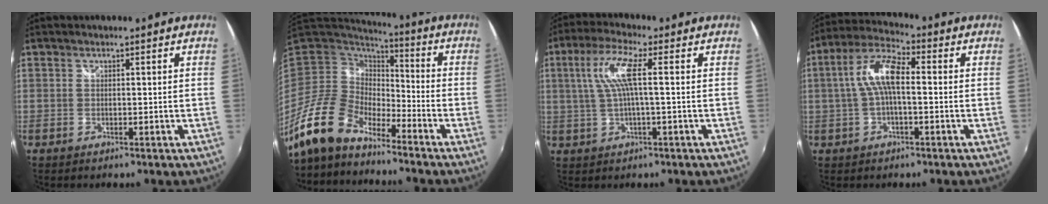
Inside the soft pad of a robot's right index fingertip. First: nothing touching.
{"total": 14.2, "force": [-11.1, 6.1, 6.3], "torque": [-0.136, -0.003, -0.217]}
{"total": 7.5, "force": [1.0, 0.7, 7.4], "torque": [-0.145, 0.006, 0.025]}
{"total": 8.6, "force": [0.1, 2.9, 8.2], "torque": [-0.172, 0.021, 0.000]}